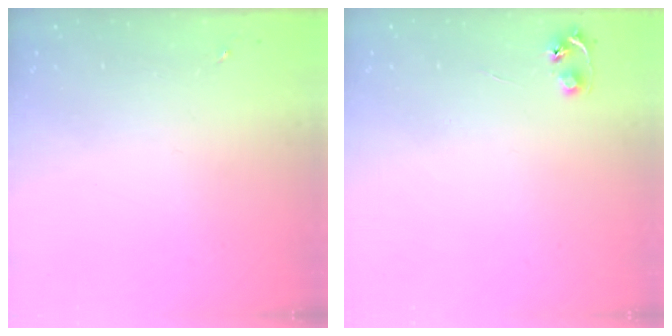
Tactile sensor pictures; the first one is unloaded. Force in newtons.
{"total": 4.8, "press": 4.7, "slide": 0.5}